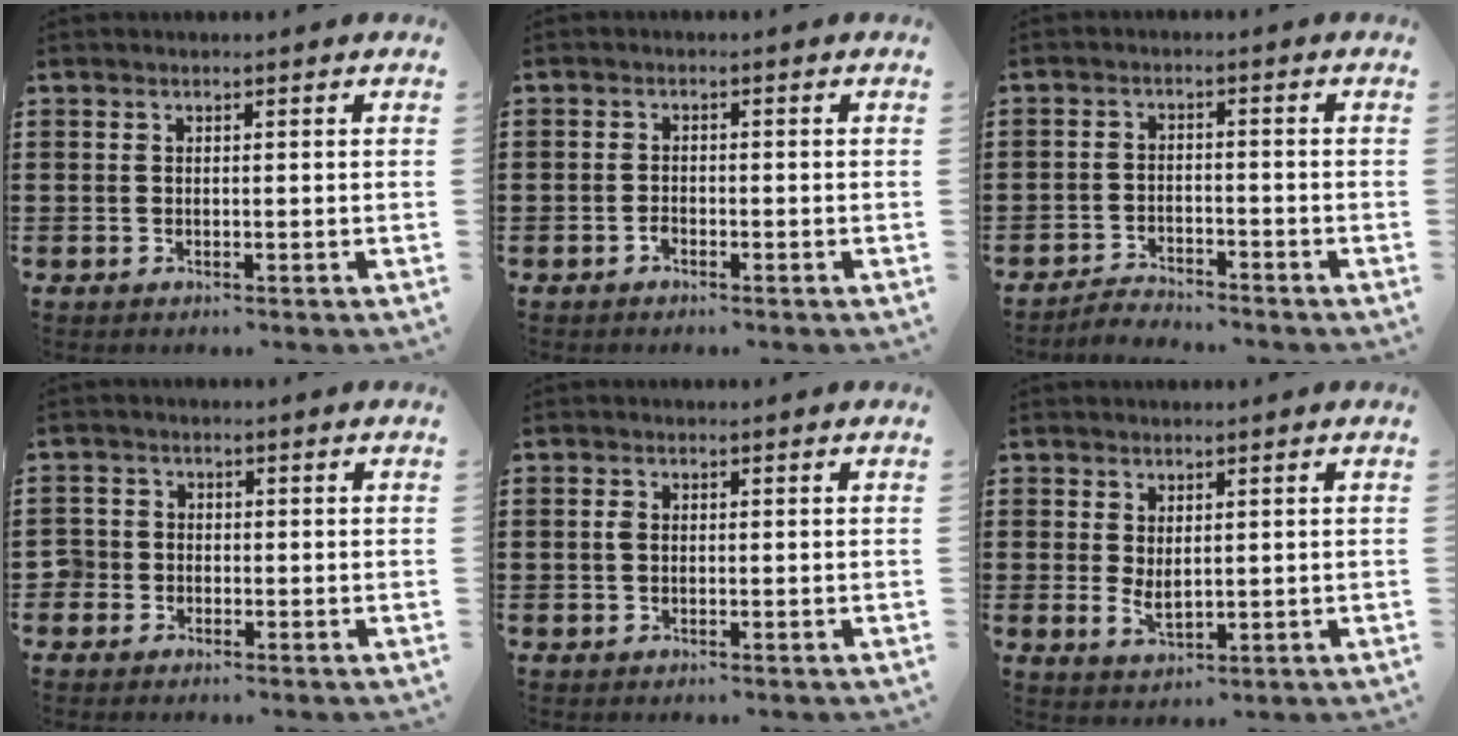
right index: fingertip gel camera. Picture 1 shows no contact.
{"total": 1.1, "force": [-0.9, 0.6, 0.4], "torque": [-0.011, -0.002, -0.018]}
{"total": 2.8, "force": [-2.8, 0.2, -0.1], "torque": [-0.008, 0.002, -0.061]}
{"total": 2.0, "force": [-1.1, 1.7, 0.1], "torque": [-0.010, 0.003, -0.027]}
{"total": 1.1, "force": [0.0, 0.7, 0.9], "torque": [-0.020, 0.004, 0.000]}
{"total": 2.7, "force": [0.6, 1.4, 2.2], "torque": [-0.044, 0.001, 0.012]}